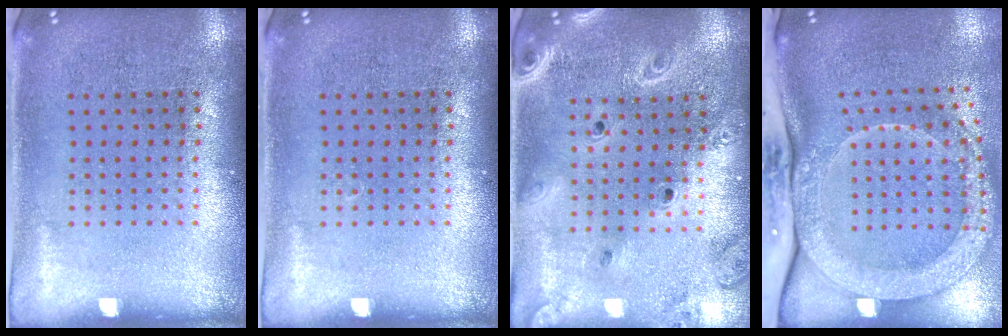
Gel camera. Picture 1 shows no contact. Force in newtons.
{"total": 0.0}
{"total": 2.4, "press": 2.1, "slide": 1.2}
{"total": 3.1, "press": 2.2, "slide": 2.2}